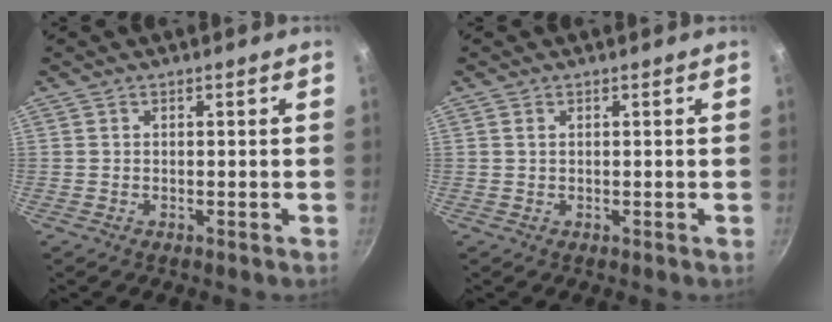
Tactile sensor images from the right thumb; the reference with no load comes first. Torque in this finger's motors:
{"motor_torque": [-0.74, 0.06, -0.15, -0.11, -0.02]}